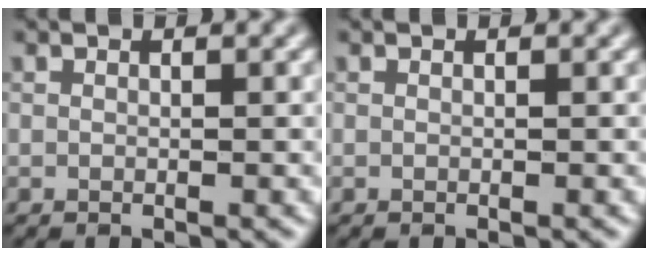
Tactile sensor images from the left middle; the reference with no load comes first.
{"total": 0.0}